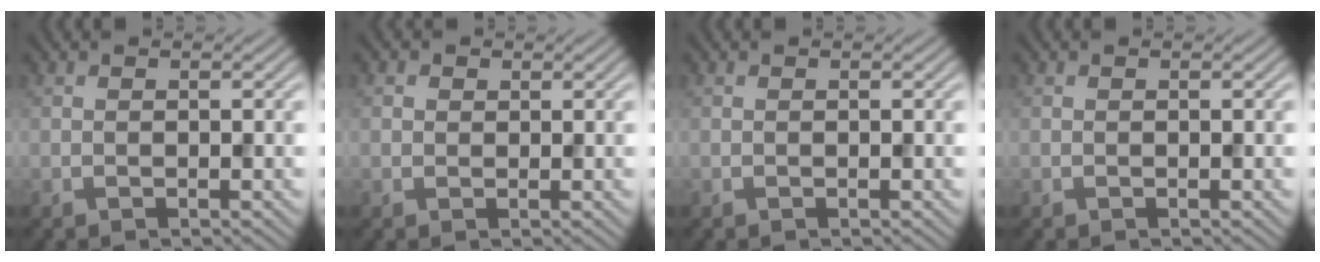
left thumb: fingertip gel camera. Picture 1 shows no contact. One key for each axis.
{"total": 1.0, "fx": 0.3, "fy": 0.9, "fz": 0.3, "tx": -0.004, "ty": 0.000, "tz": 0.002}
{"total": 0.0}
{"total": 0.0}